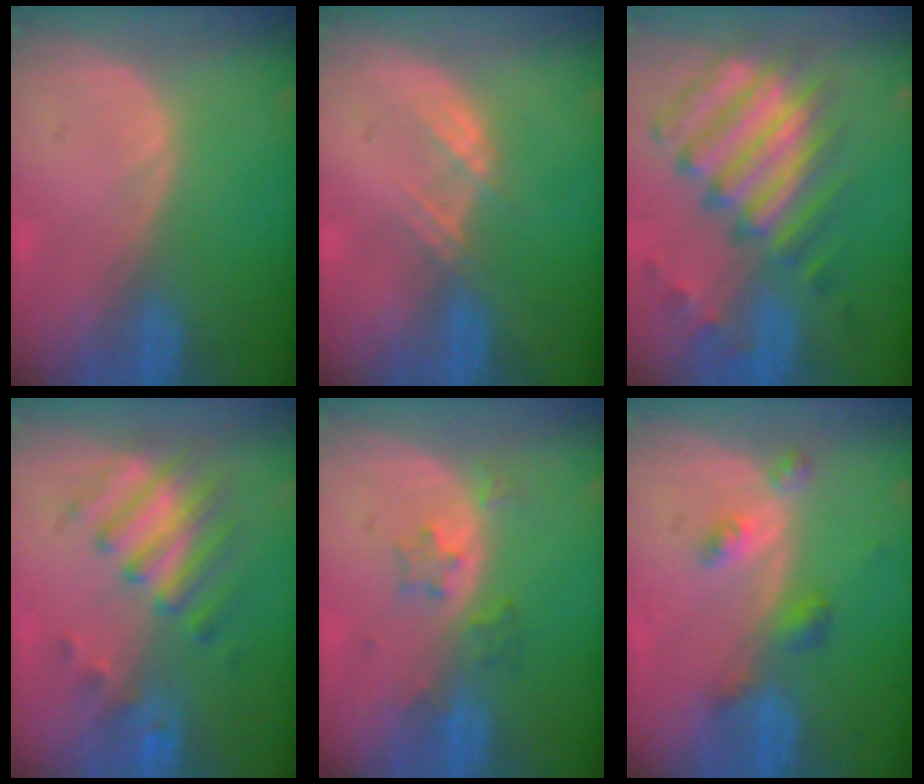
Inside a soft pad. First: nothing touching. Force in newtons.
{"total": 2.3, "press": 2.3, "slide": 0.2}
{"total": 11.9, "press": 10.4, "slide": 5.7}
{"total": 8.0, "press": 7.0, "slide": 3.9}
{"total": 3.8, "press": 3.5, "slide": 1.3}
{"total": 4.2, "press": 3.8, "slide": 1.8}